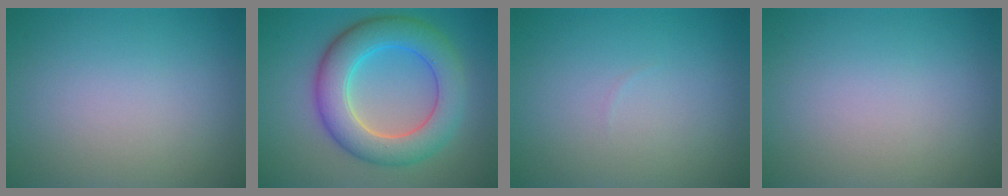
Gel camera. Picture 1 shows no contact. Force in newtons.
{"total": 7.5, "press": 7.5, "slide": 0.4}
{"total": 0.0}
{"total": 0.0}